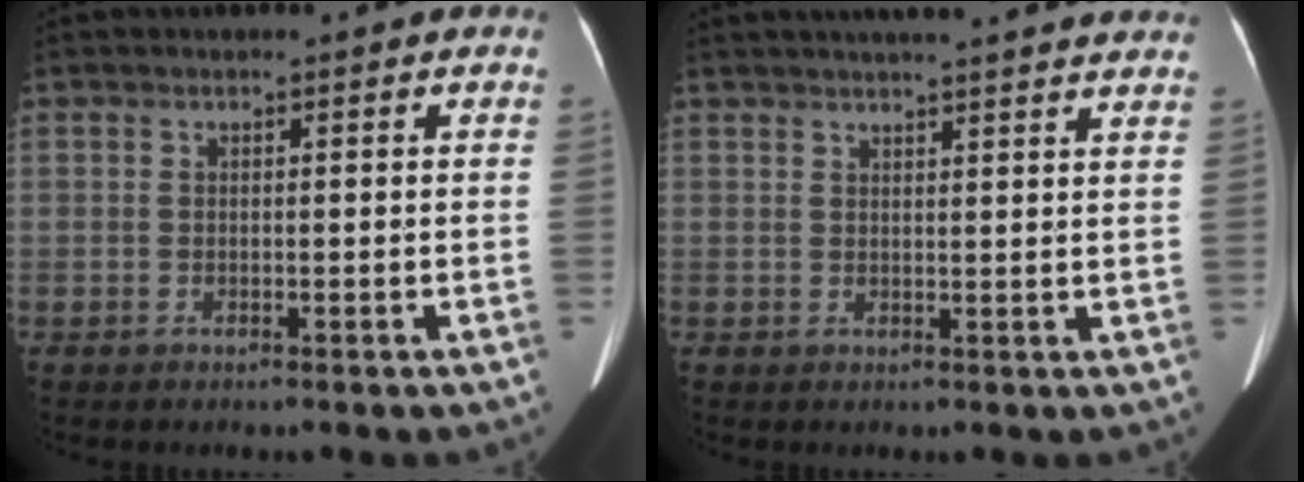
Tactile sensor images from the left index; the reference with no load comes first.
{"total": 18.1, "force": [16.5, 1.2, 7.4], "torque": [-0.105, 0.024, 0.200]}